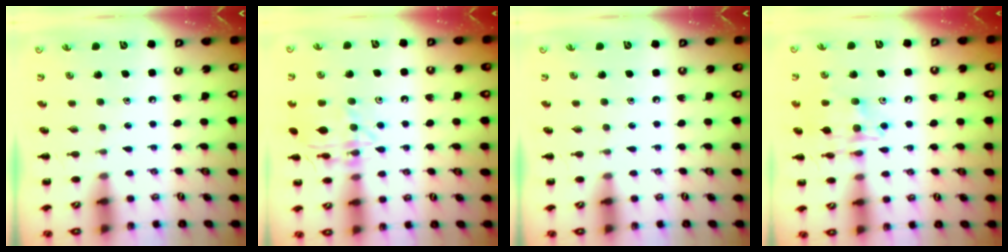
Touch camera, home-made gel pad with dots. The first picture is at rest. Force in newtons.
{"total": 14.8, "press": 14.8, "slide": 0.5}
{"total": 0.0}
{"total": 14.0, "press": 14.0, "slide": 1.1}